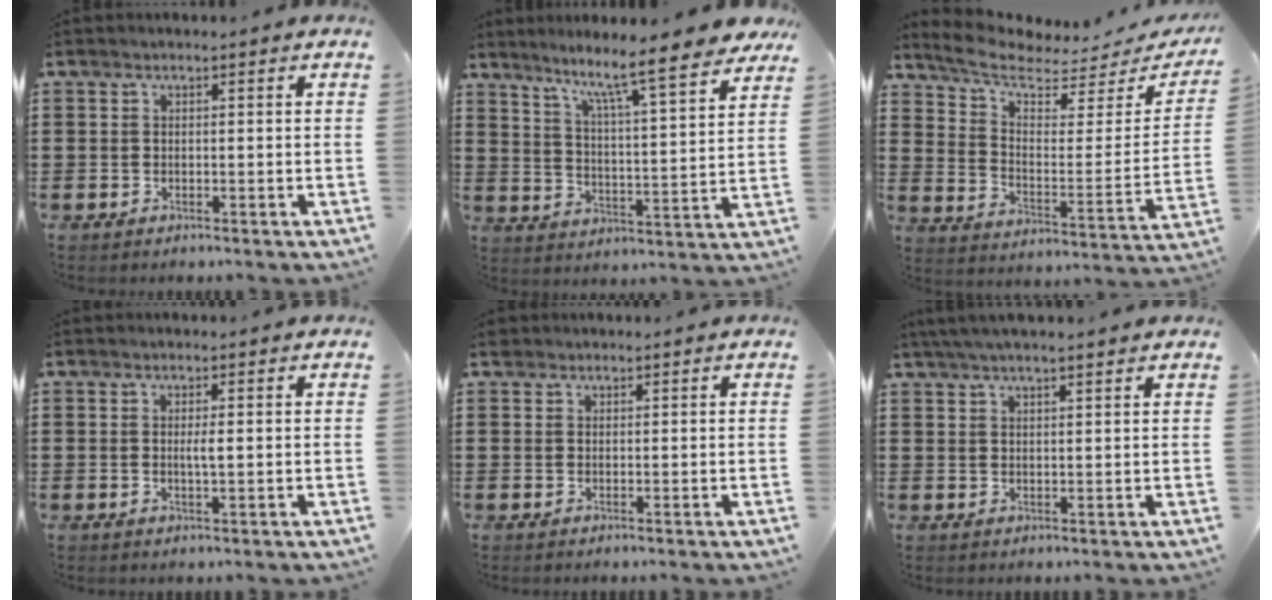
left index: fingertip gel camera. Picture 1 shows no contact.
{"total": 7.7, "force": [6.8, -0.5, 3.6], "torque": [-0.083, -0.057, 0.105]}
{"total": 6.1, "force": [5.0, 1.7, 2.9], "torque": [-0.083, -0.038, 0.086]}
{"total": 1.7, "force": [0.2, 0.1, 1.7], "torque": [-0.032, -0.002, 0.002]}
{"total": 0.9, "force": [0.7, 0.5, 0.1], "torque": [-0.003, 0.004, 0.013]}
{"total": 2.9, "force": [2.4, 0.2, 1.6], "torque": [-0.037, 0.005, 0.045]}